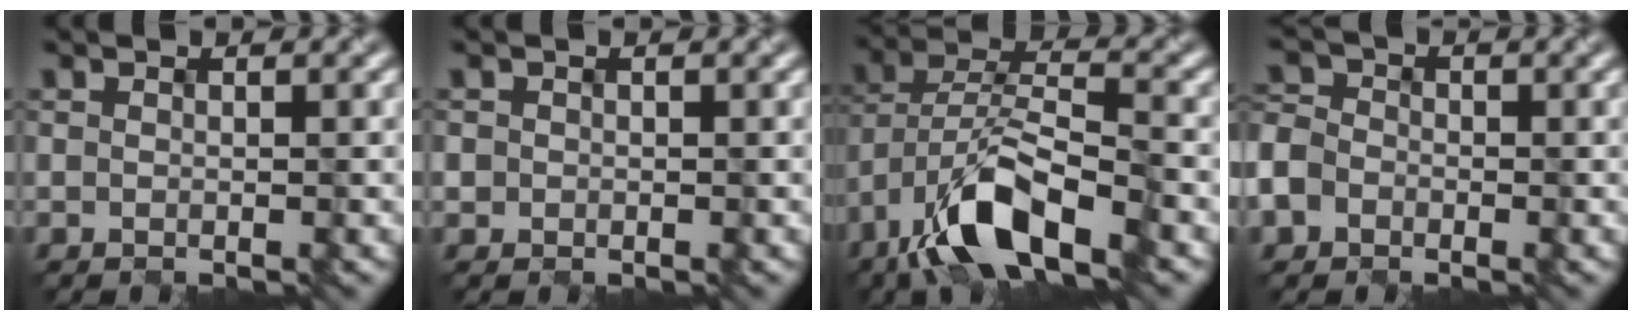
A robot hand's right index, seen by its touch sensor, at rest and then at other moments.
{"total": 0.7, "force": [-0.1, 0.7, -0.1], "torque": [0.002, -0.002, 0.004]}
{"total": 9.3, "force": [-5.9, 3.2, 6.5], "torque": [-0.120, 0.007, -0.112]}
{"total": 5.2, "force": [-2.0, 4.3, 2.1], "torque": [-0.041, -0.001, -0.054]}